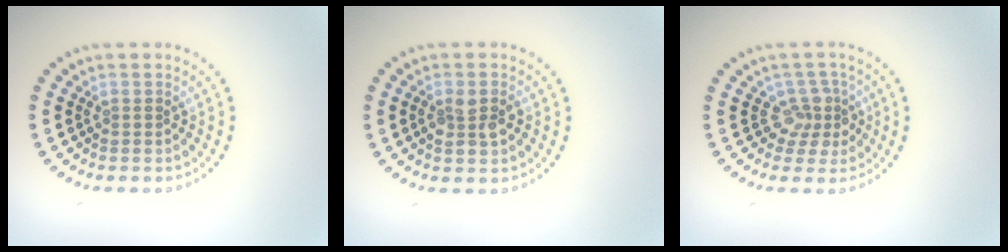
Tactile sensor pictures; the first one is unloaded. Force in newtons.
{"total": 2.5, "press": 2.4, "slide": 0.5}
{"total": 2.7, "press": 2.0, "slide": 1.8}